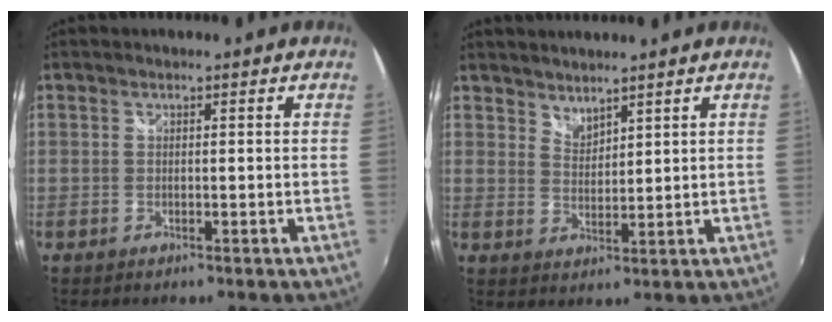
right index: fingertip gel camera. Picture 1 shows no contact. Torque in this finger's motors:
{"motor_torque": [-0.22, 0.26, -0.05, 0.01]}